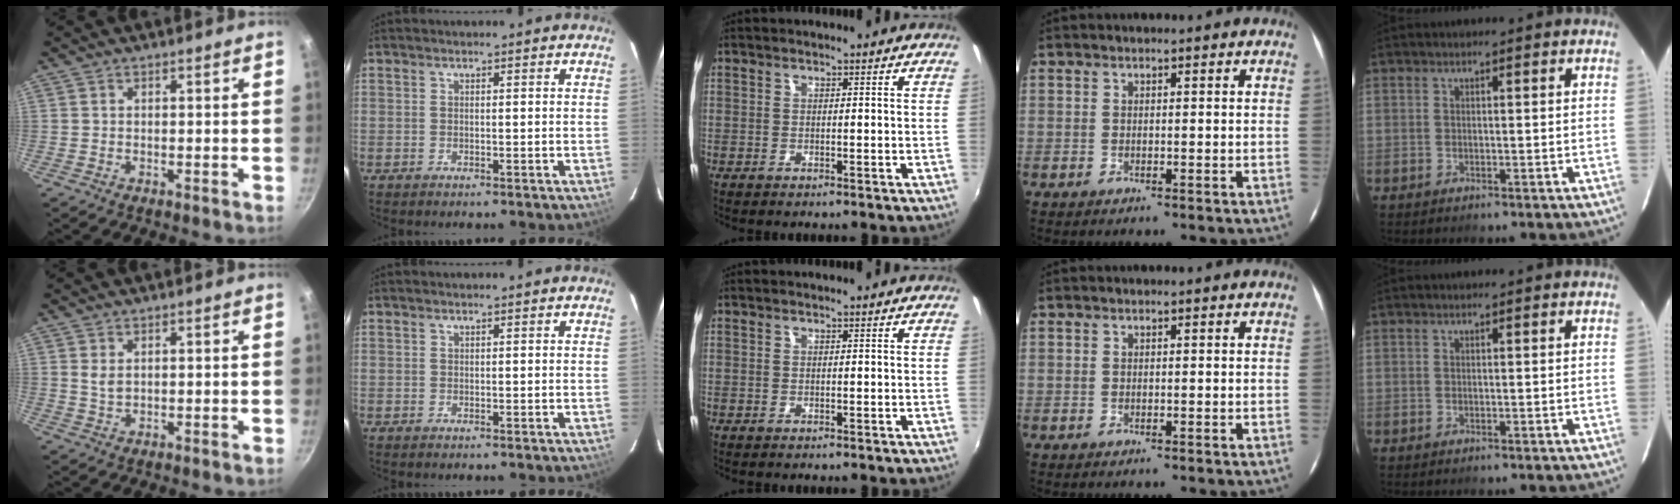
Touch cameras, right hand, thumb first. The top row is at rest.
{"thumb": {"total": 2.1, "force": [0.8, 1.1, 1.6], "torque": [-0.029, -0.004, 0.019]}}